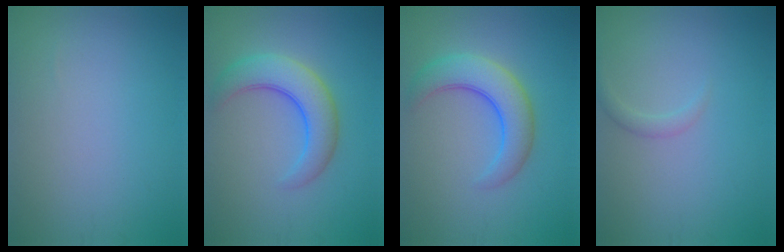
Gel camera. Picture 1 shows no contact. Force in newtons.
{"total": 5.4, "press": 5.3, "slide": 0.3}
{"total": 5.4, "press": 5.3, "slide": 0.3}
{"total": 1.0, "press": 1.0, "slide": 0.1}